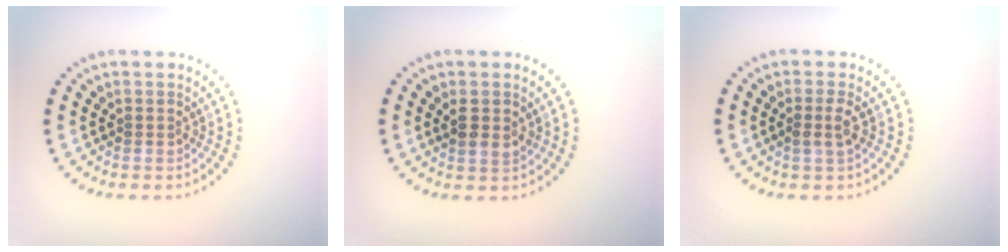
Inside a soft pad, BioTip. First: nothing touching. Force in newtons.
{"total": 1.4, "press": 1.3, "slide": 0.5}
{"total": 1.3, "press": 1.2, "slide": 0.6}